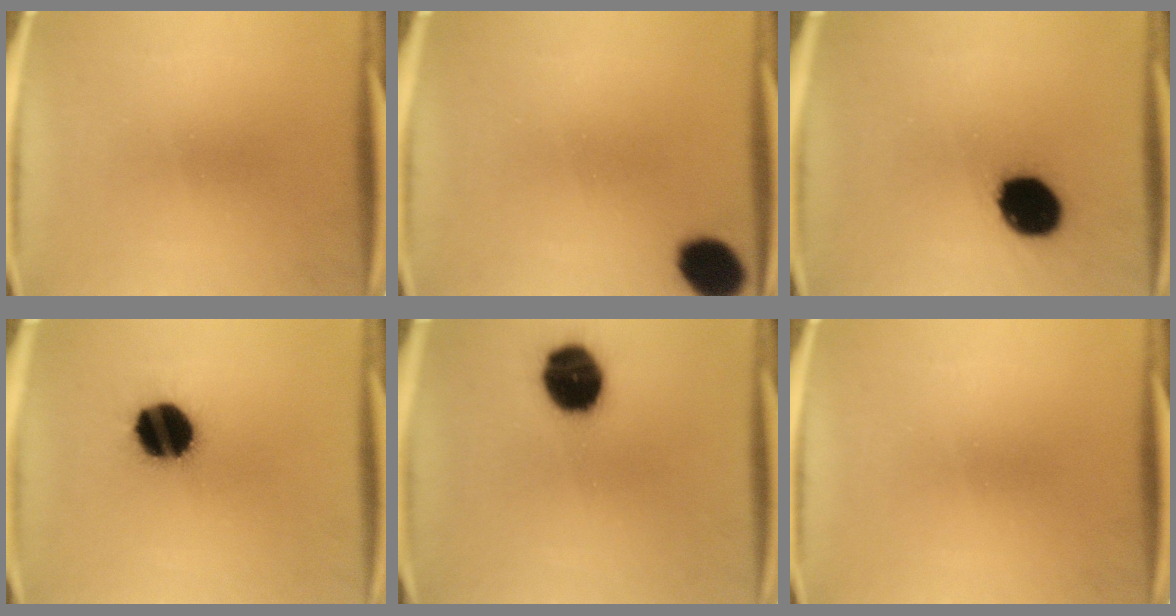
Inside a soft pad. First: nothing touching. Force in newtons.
{"total": 9.2}
{"total": 14.4}
{"total": 16.6}
{"total": 14.4}
{"total": 0.0}